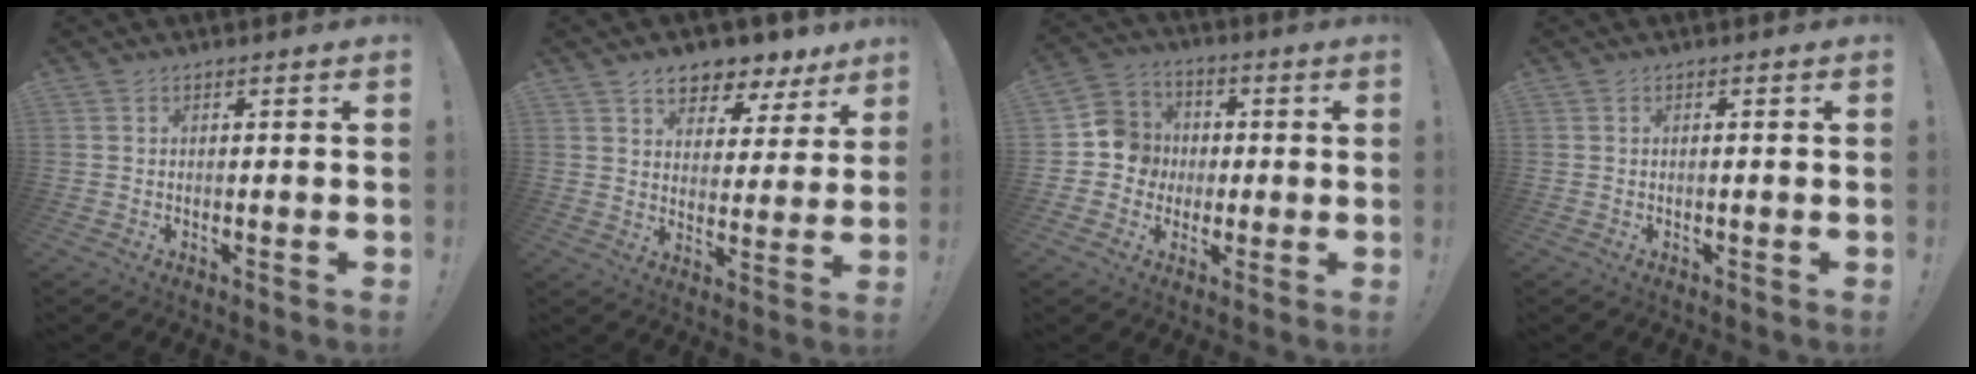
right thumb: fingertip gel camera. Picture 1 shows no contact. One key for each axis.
{"total": 7.4, "fx": 5.7, "fy": 4.2, "fz": 2.1, "tx": -0.026, "ty": -0.049, "tz": 0.106}
{"total": 10.1, "fx": -1.2, "fy": 9.8, "fz": 2.3, "tx": -0.022, "ty": 0.017, "tz": -0.017}
{"total": 0.5, "fx": -0.3, "fy": -0.2, "fz": 0.3, "tx": -0.012, "ty": 0.001, "tz": -0.005}